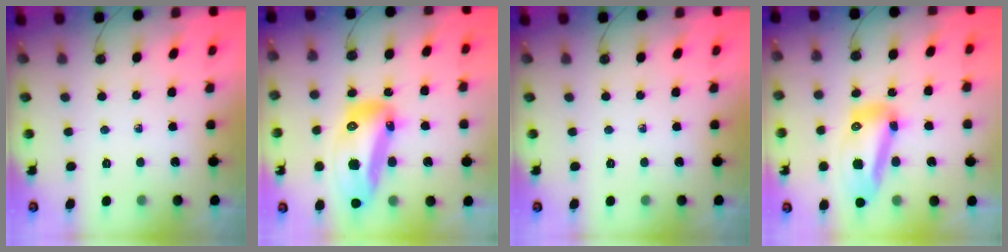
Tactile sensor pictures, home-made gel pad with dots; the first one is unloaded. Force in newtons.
{"total": 26.7, "press": 22.9, "slide": 13.8}
{"total": 0.0}
{"total": 15.1, "press": 14.7, "slide": 3.2}